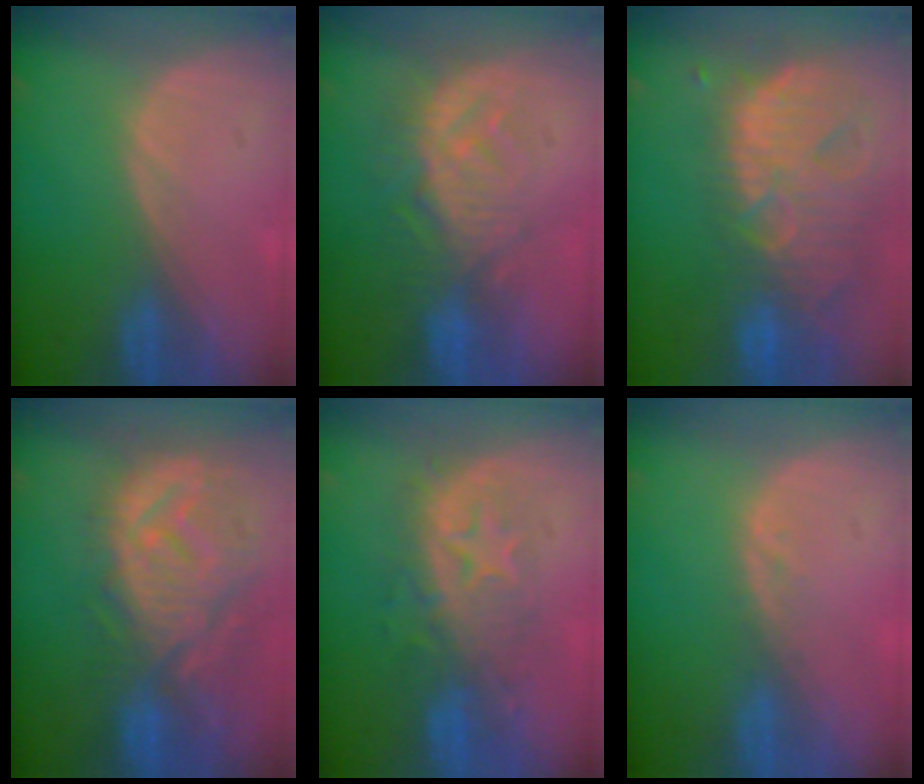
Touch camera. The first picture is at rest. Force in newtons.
{"total": 9.3, "press": 8.1, "slide": 4.6}
{"total": 13.9, "press": 11.7, "slide": 7.5}
{"total": 12.6, "press": 11.2, "slide": 5.8}
{"total": 8.3, "press": 8.0, "slide": 2.2}
{"total": 1.0, "press": 1.0, "slide": 0.2}